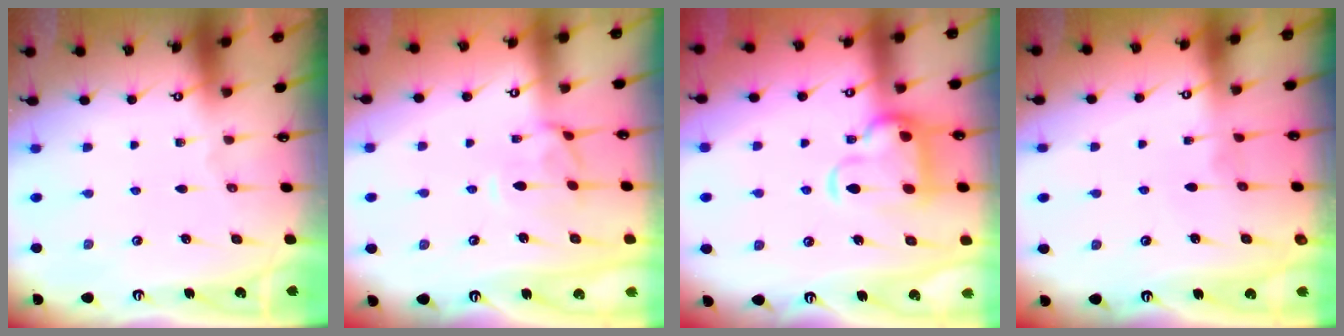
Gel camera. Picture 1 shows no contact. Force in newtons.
{"total": 1.7, "press": 1.4, "slide": 0.9}
{"total": 5.9, "press": 5.8, "slide": 1.4}
{"total": 2.3, "press": 2.3, "slide": 0.3}